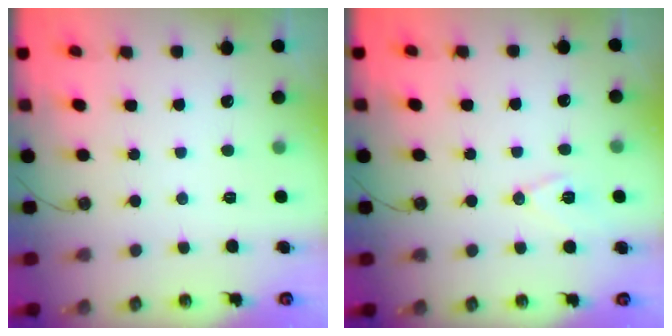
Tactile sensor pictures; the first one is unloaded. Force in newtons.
{"total": 7.8, "press": 7.0, "slide": 3.5}